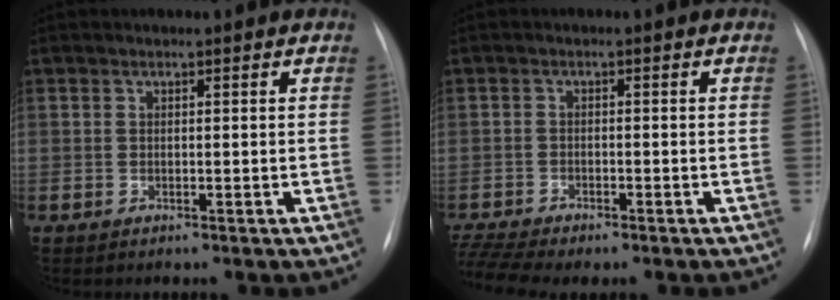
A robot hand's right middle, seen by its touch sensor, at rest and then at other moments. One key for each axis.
{"total": 5.7, "fx": -4.8, "fy": 0.9, "fz": 2.8, "tx": -0.062, "ty": -0.002, "tz": -0.083}